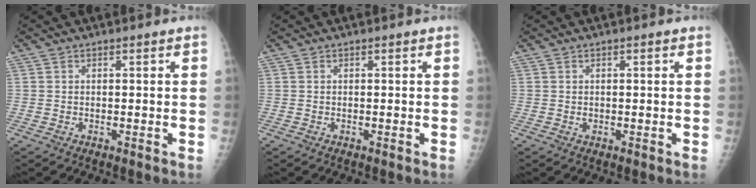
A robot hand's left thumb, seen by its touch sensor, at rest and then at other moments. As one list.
[{"total": 0.0}, {"total": 0.7, "force": [0.1, 0.5, 0.5], "torque": [-0.003, 0.001, 0.003]}]